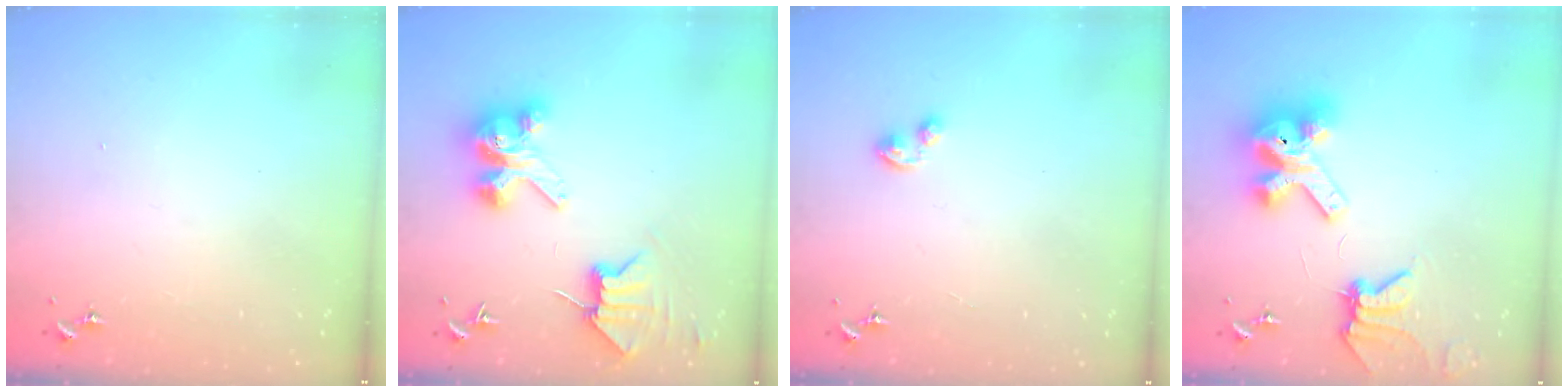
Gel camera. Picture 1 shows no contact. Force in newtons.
{"total": 8.9, "press": 8.8, "slide": 1.3}
{"total": 1.9, "press": 1.9, "slide": 0.3}
{"total": 13.6, "press": 13.5, "slide": 1.9}